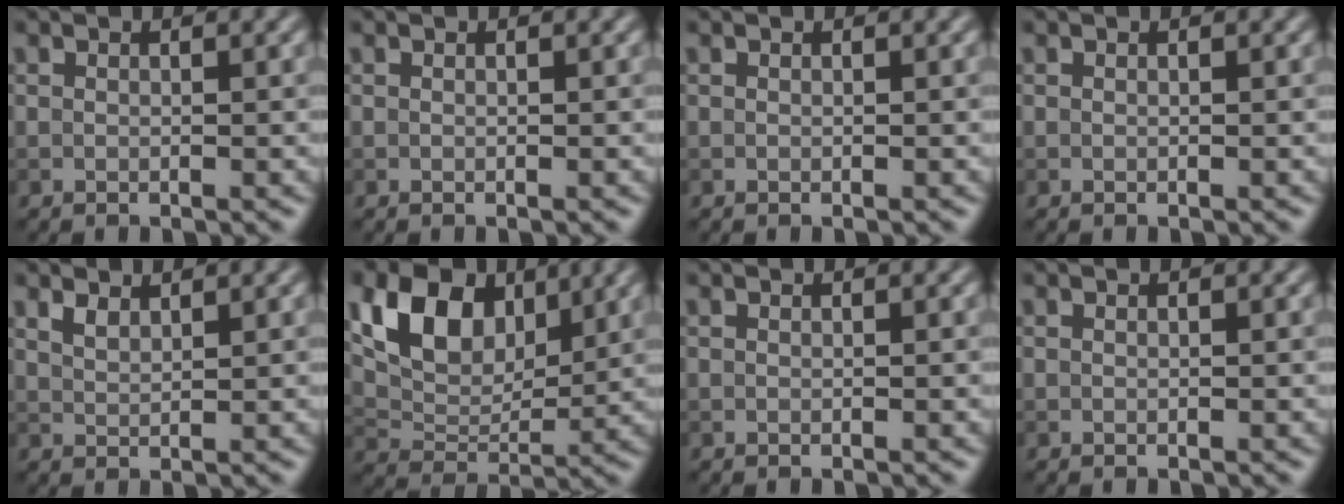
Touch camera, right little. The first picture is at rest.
{"total": 0.0}
{"total": 0.0}
{"total": 0.0}
{"total": 1.4, "force": [1.2, 0.4, 0.5], "torque": [-0.015, 0.001, 0.026]}
{"total": 8.3, "force": [3.9, 5.2, 5.1], "torque": [-0.098, -0.003, 0.070]}
{"total": 0.0}
{"total": 0.0}